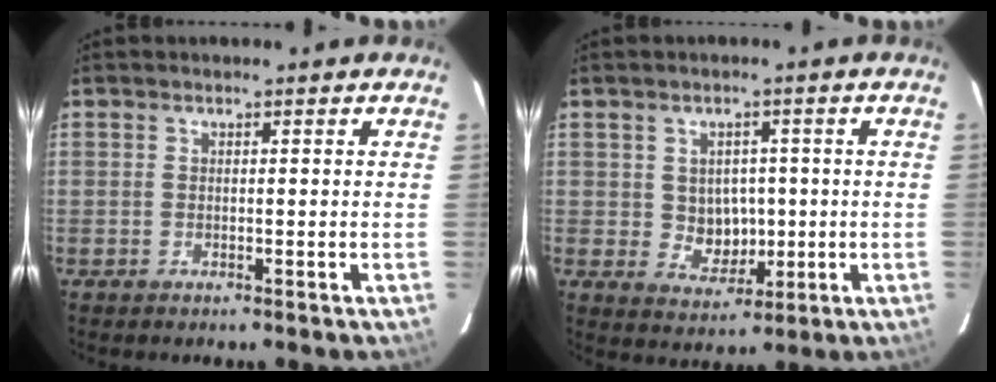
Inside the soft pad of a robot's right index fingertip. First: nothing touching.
{"total": 5.6, "force": [0.1, 5.1, 2.4], "torque": [-0.044, 0.006, 0.015]}